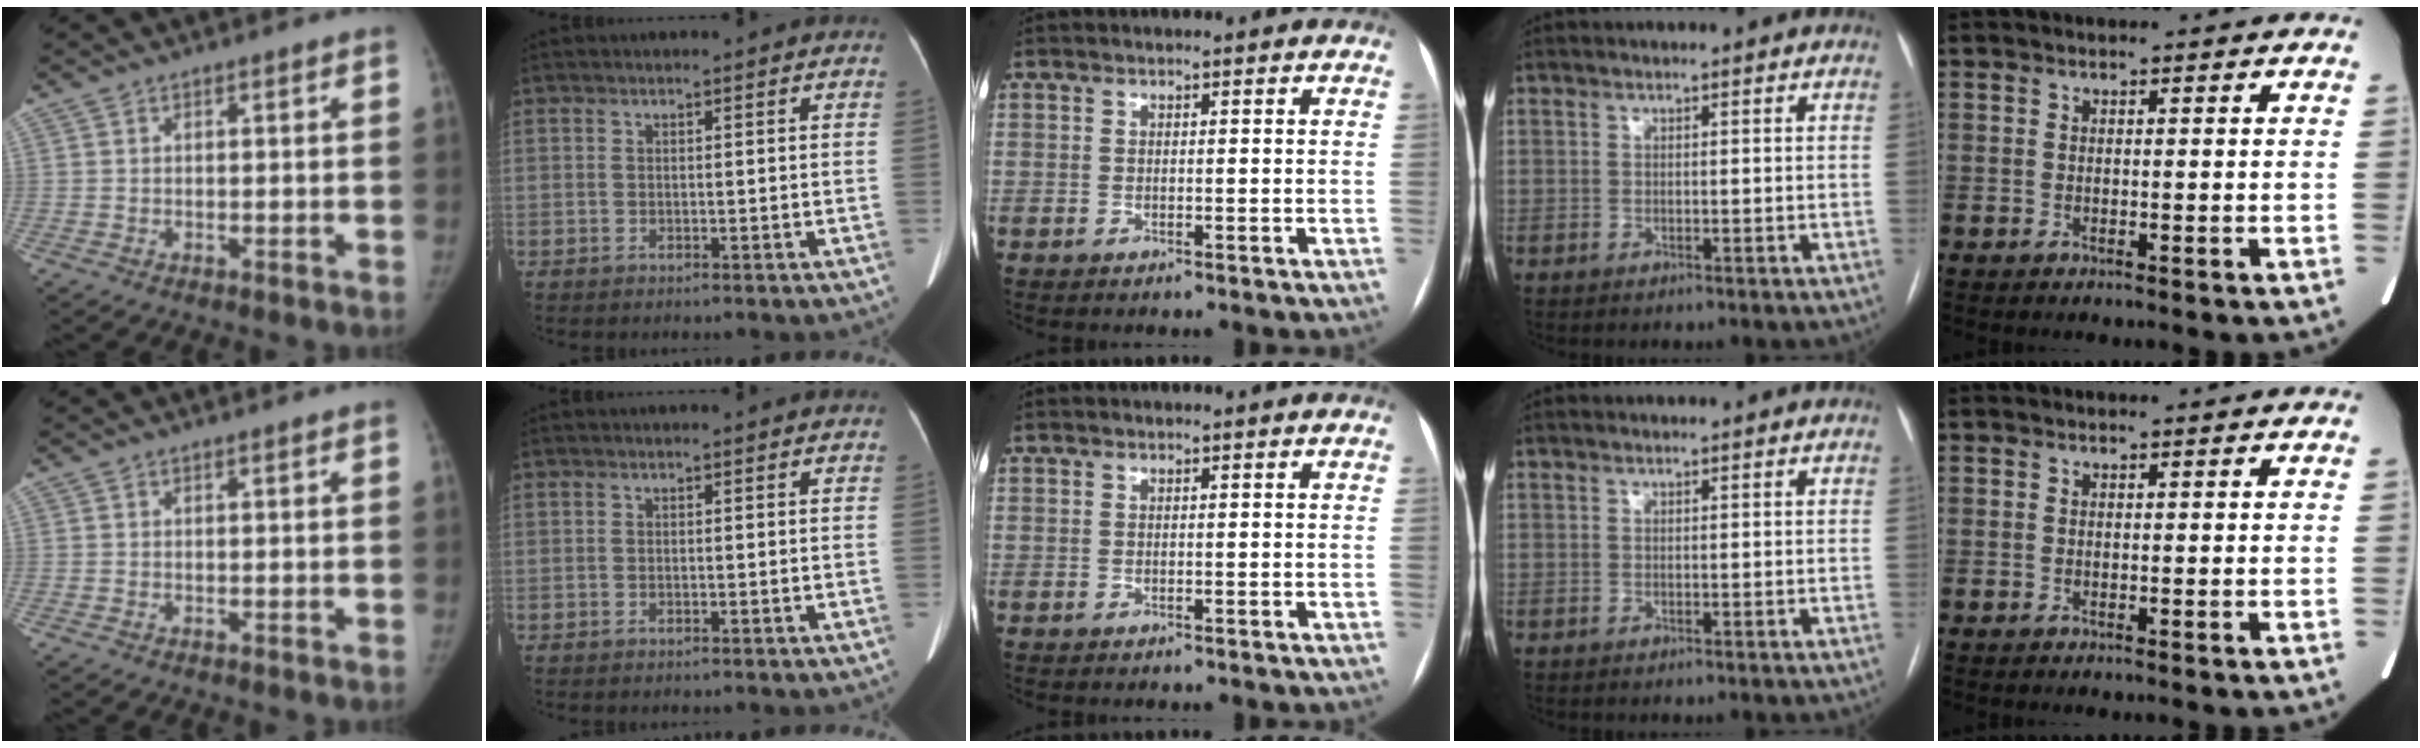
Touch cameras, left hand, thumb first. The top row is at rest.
{}